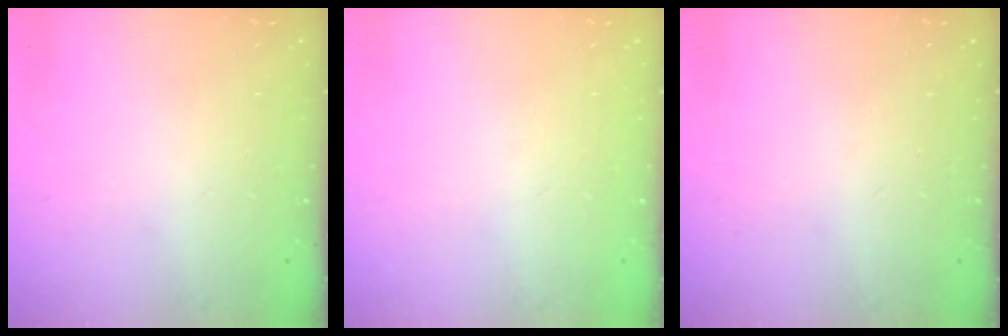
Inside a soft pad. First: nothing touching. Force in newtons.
{"total": 0.0}
{"total": 0.0}